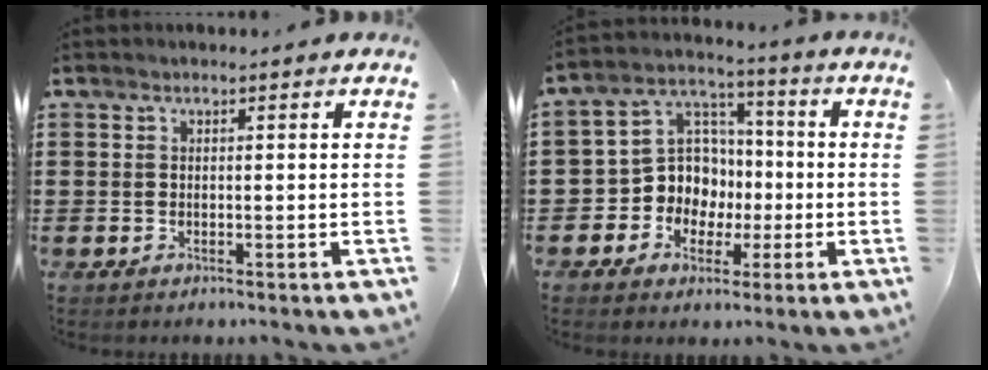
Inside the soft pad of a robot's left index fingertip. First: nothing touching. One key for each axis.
{"total": 8.9, "fx": -1.5, "fy": 8.4, "fz": 2.5, "tx": -0.090, "ty": 0.004, "tz": -0.026}